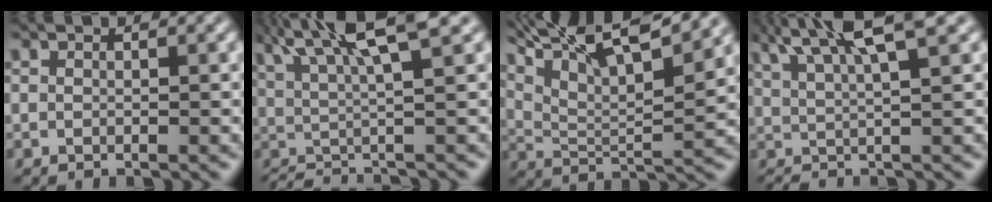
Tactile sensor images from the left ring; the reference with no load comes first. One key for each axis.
{"total": 7.4, "fx": 2.9, "fy": 1.2, "fz": 6.6, "tx": -0.088, "ty": 0.020, "tz": 0.048}
{"total": 12.1, "fx": 8.8, "fy": 2.8, "fz": 7.8, "tx": -0.152, "ty": 0.014, "tz": 0.127}
{"total": 7.4, "fx": 4.1, "fy": 1.4, "fz": 5.9, "tx": -0.085, "ty": 0.023, "tz": 0.069}